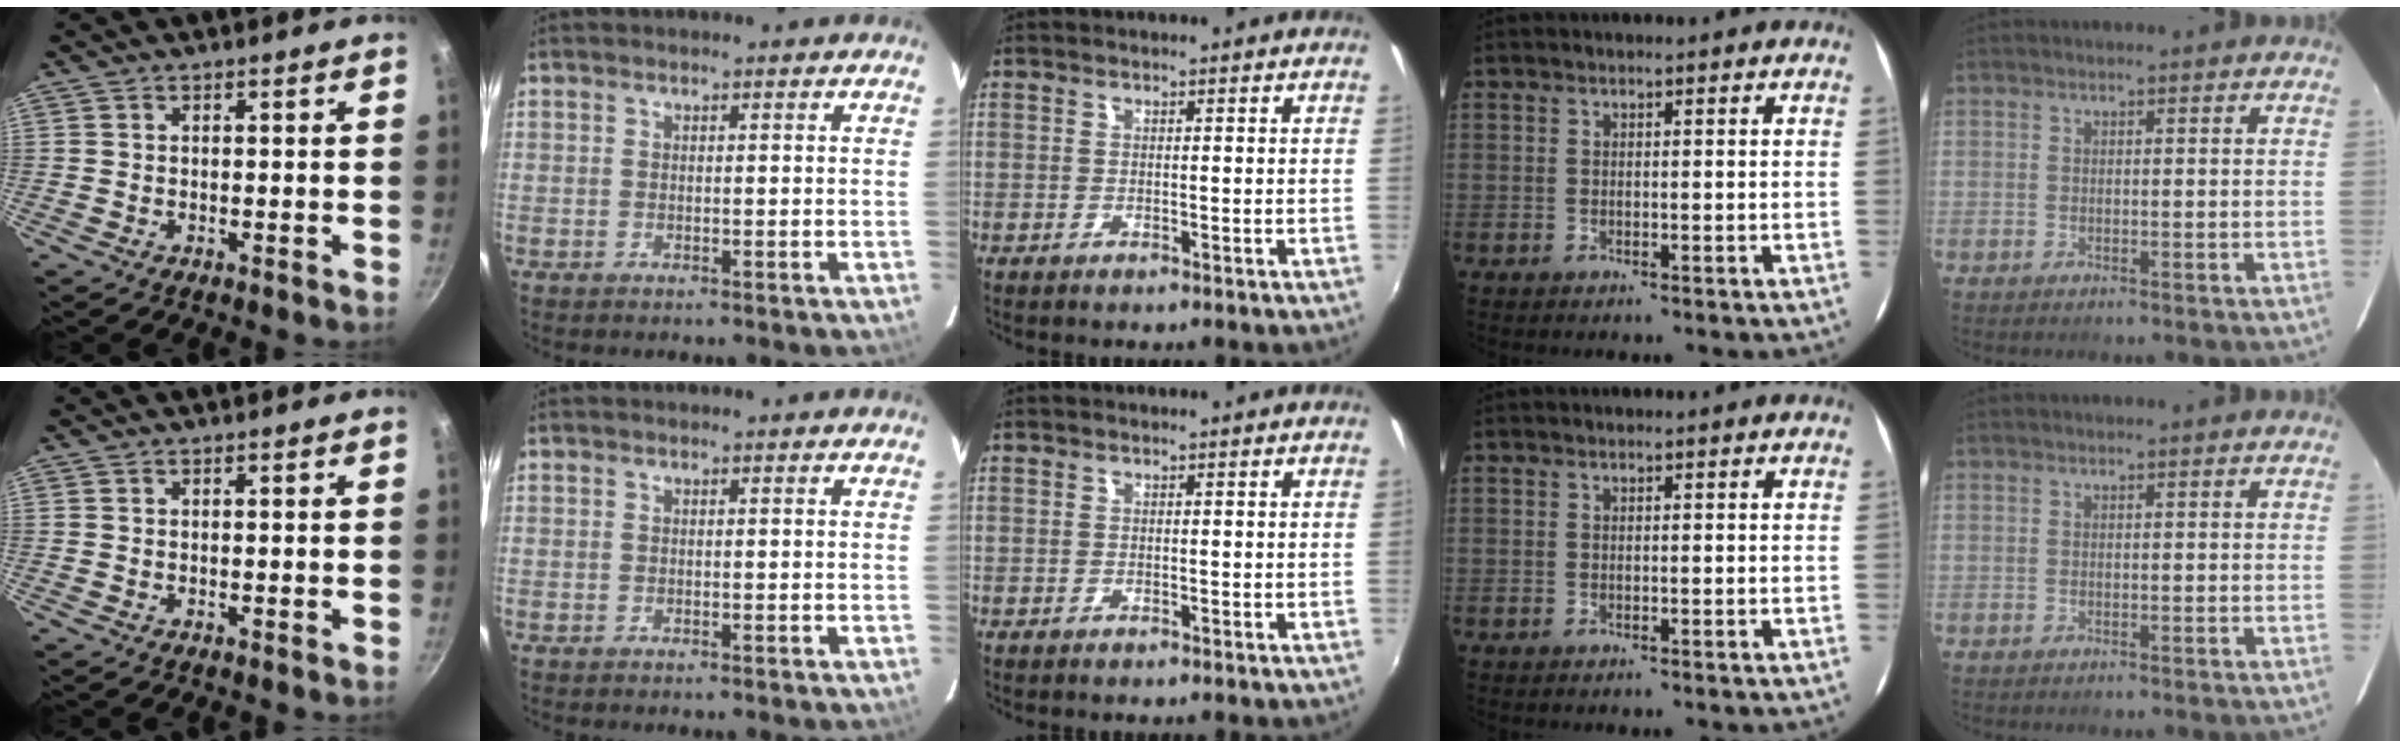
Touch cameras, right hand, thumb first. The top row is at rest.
{}